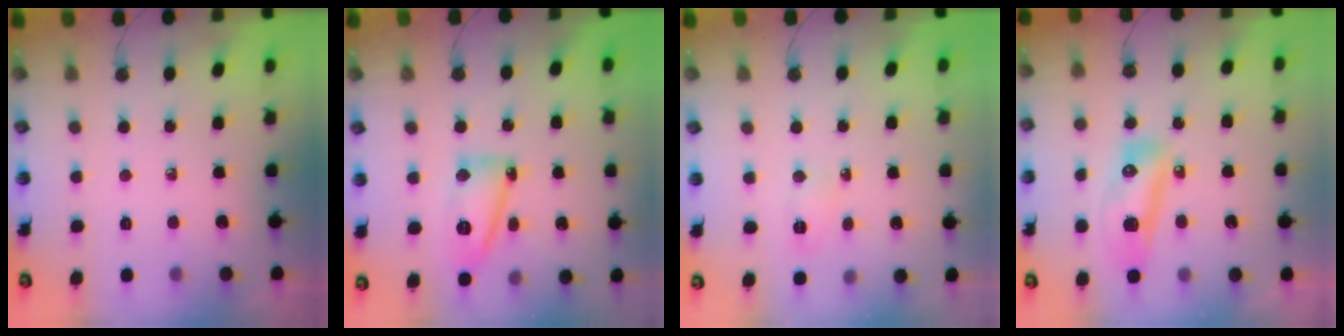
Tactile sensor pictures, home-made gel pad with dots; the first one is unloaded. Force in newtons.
{"total": 11.8, "press": 11.7, "slide": 0.9}
{"total": 4.2, "press": 4.1, "slide": 0.9}
{"total": 14.2, "press": 11.9, "slide": 7.8}